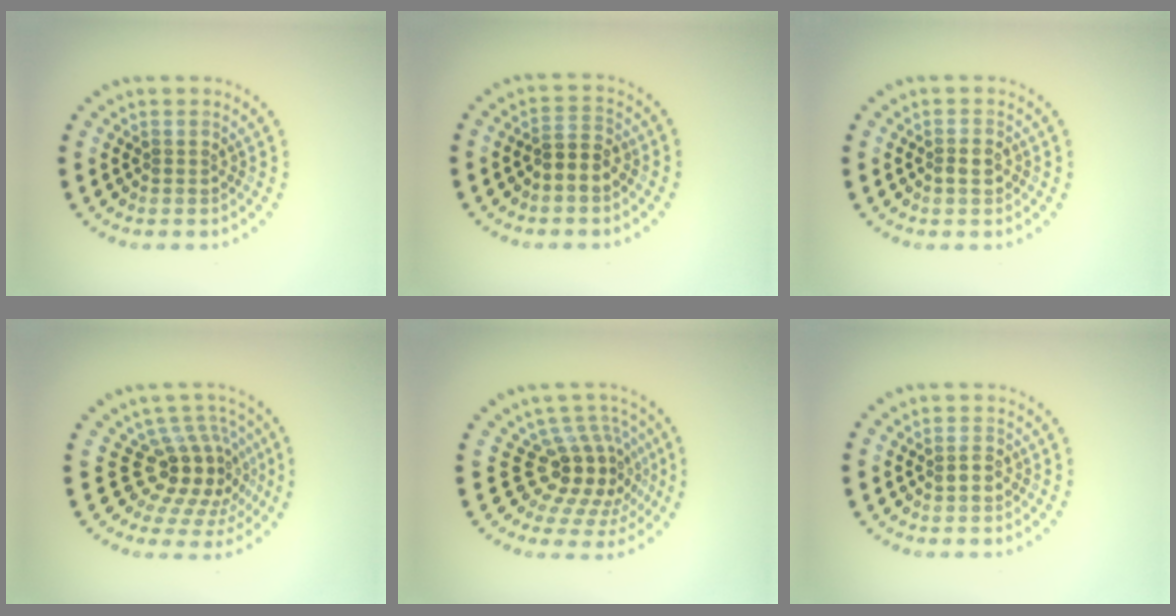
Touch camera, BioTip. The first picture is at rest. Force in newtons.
{"total": 2.4, "press": 2.3, "slide": 0.7}
{"total": 1.0, "press": 1.0, "slide": 0.1}
{"total": 4.8, "press": 3.8, "slide": 3.0}
{"total": 4.8, "press": 3.8, "slide": 3.0}
{"total": 1.3, "press": 1.3, "slide": 0.1}